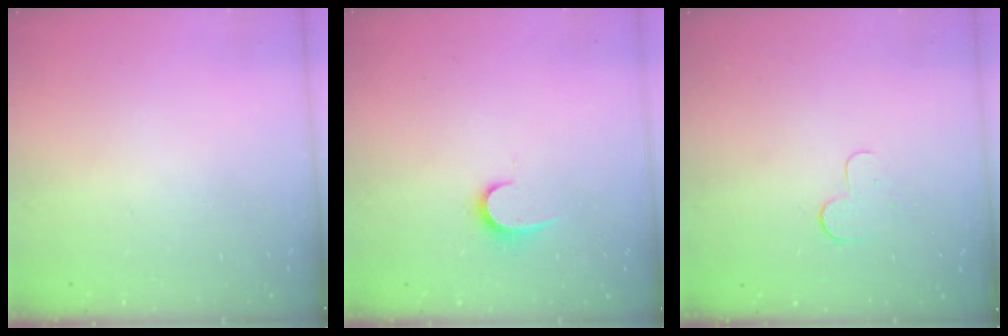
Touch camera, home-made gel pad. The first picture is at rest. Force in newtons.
{"total": 6.2, "press": 6.1, "slide": 0.6}
{"total": 3.6, "press": 3.6, "slide": 0.3}